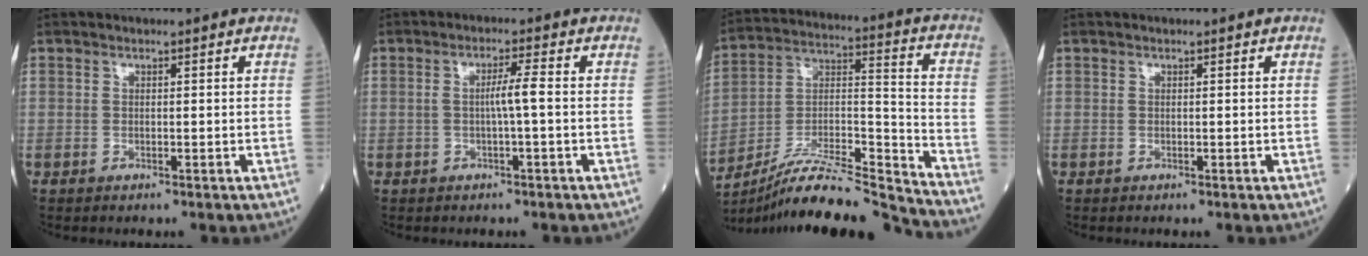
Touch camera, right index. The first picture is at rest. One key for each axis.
{"total": 2.9, "fx": -0.3, "fy": -0.4, "fz": 2.8, "tx": -0.050, "ty": 0.004, "tz": -0.003}
{"total": 19.3, "fx": -18.2, "fy": -1.1, "fz": 6.3, "tx": -0.124, "ty": 0.015, "tz": -0.313}
{"total": 0.0}